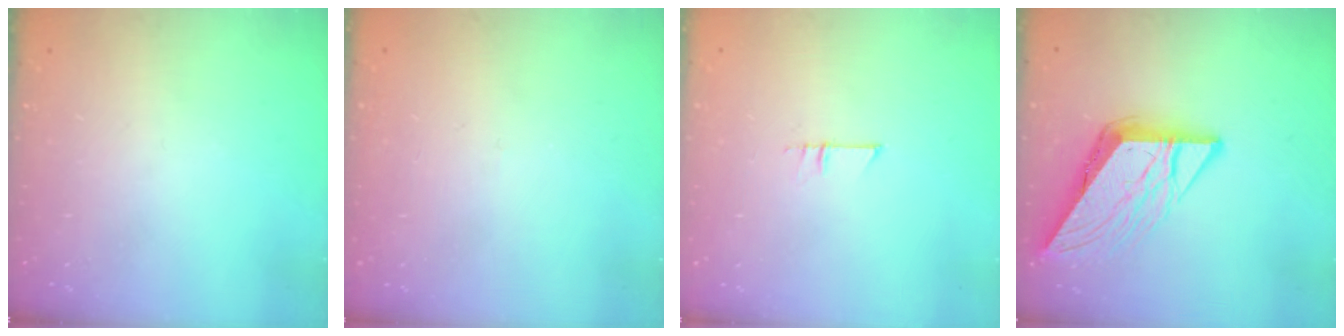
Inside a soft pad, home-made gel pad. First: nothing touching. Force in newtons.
{"total": 2.7, "press": 2.7, "slide": 0.3}
{"total": 4.6, "press": 4.6, "slide": 0.4}
{"total": 10.9, "press": 10.8, "slide": 1.1}